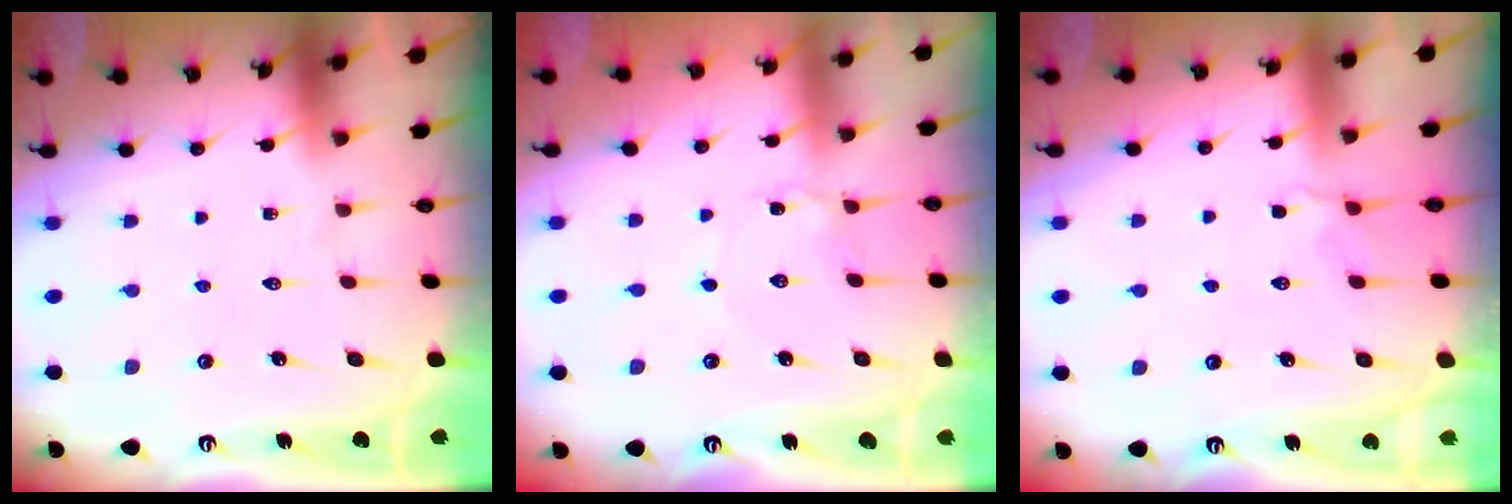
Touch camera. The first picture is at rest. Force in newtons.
{"total": 1.9, "press": 1.9, "slide": 0.2}
{"total": 2.2, "press": 1.9, "slide": 1.2}